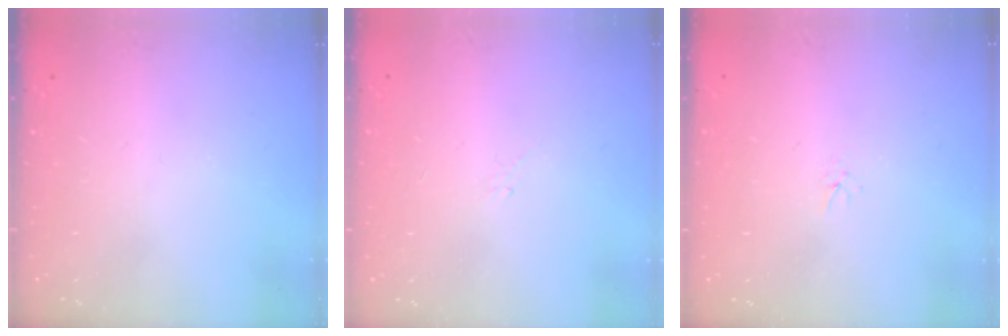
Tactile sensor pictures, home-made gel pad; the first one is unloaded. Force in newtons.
{"total": 3.3, "press": 3.2, "slide": 0.6}
{"total": 1.6, "press": 1.6, "slide": 0.2}